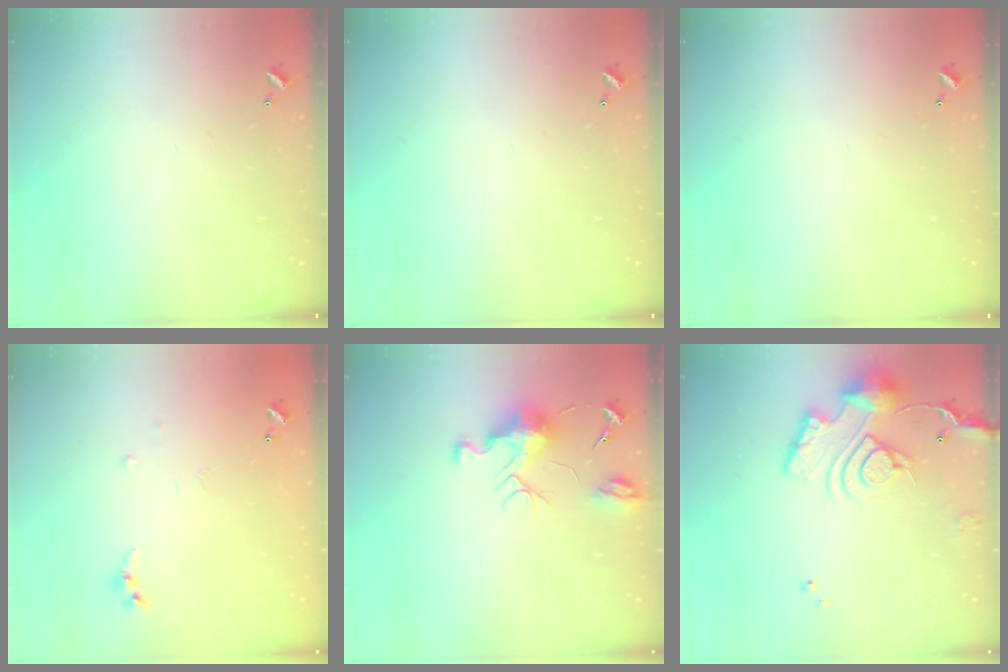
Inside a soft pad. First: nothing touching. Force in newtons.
{"total": 0.0}
{"total": 0.0}
{"total": 7.8, "press": 7.7, "slide": 0.8}
{"total": 9.5, "press": 9.5, "slide": 0.4}
{"total": 15.2, "press": 15.2, "slide": 1.5}